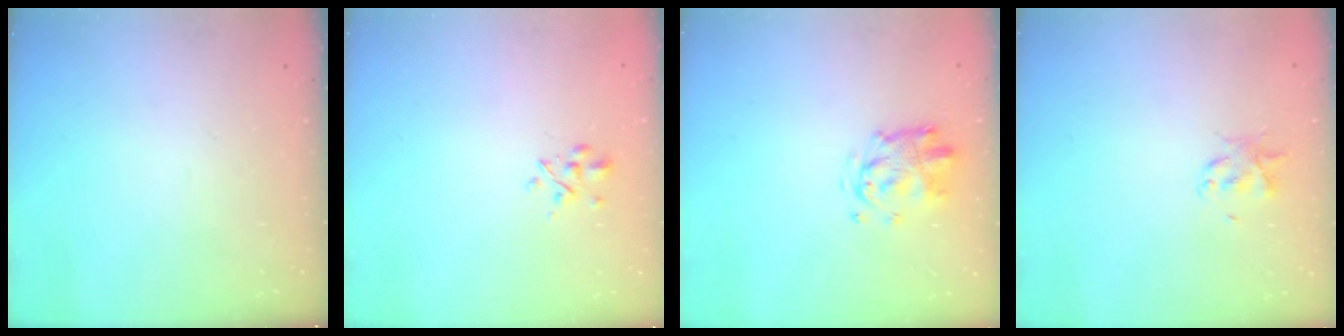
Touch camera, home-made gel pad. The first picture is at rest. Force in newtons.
{"total": 2.3, "press": 2.2, "slide": 0.9}
{"total": 3.5, "press": 3.5, "slide": 0.6}
{"total": 2.5, "press": 2.5, "slide": 0.4}